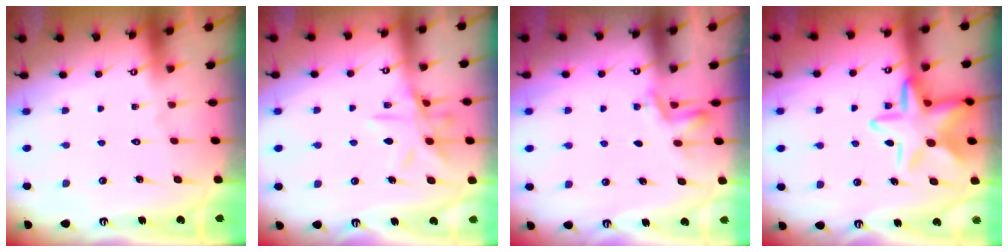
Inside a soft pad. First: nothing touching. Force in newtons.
{"total": 12.0, "press": 11.9, "slide": 0.8}
{"total": 2.7, "press": 2.4, "slide": 1.2}
{"total": 14.8, "press": 14.8, "slide": 1.1}